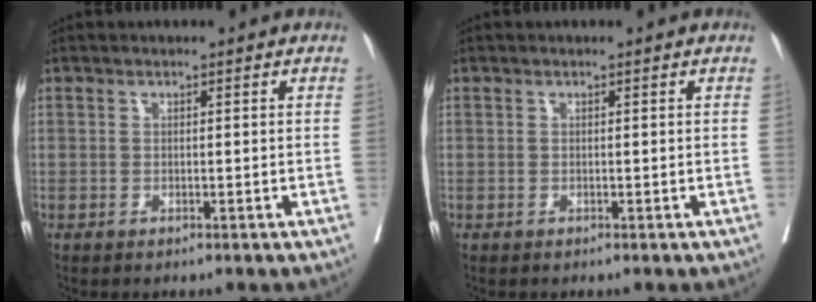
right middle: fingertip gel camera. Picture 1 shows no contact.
{"total": 0.0}